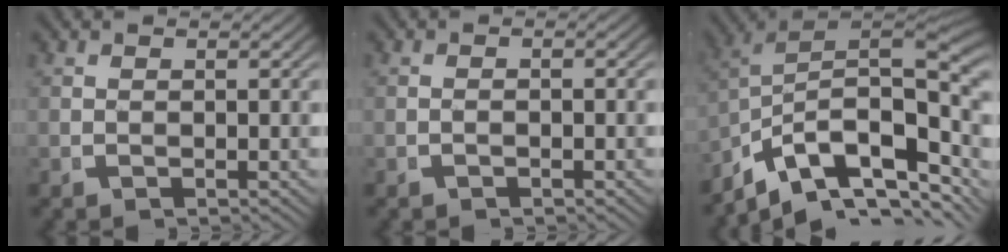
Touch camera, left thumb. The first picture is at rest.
{"total": 0.7, "force": [-0.5, 0.2, 0.4], "torque": [-0.006, 0.004, -0.011]}
{"total": 15.6, "force": [-2.1, 9.0, 12.5], "torque": [-0.208, -0.030, -0.023]}